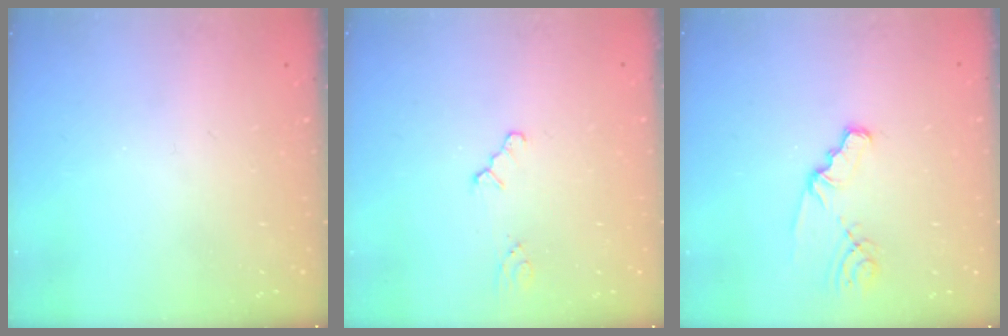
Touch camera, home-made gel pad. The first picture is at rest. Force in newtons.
{"total": 1.0, "press": 1.0, "slide": 0.3}
{"total": 2.6, "press": 2.6, "slide": 0.3}